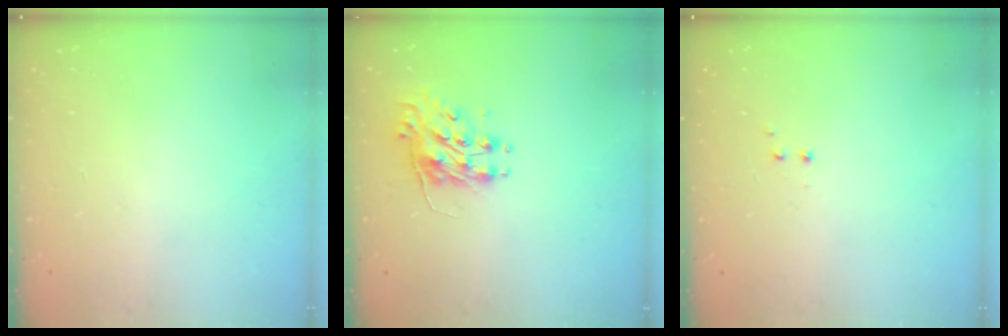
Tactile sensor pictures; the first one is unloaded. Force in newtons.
{"total": 8.7, "press": 8.7, "slide": 0.3}
{"total": 1.2, "press": 1.0, "slide": 0.6}